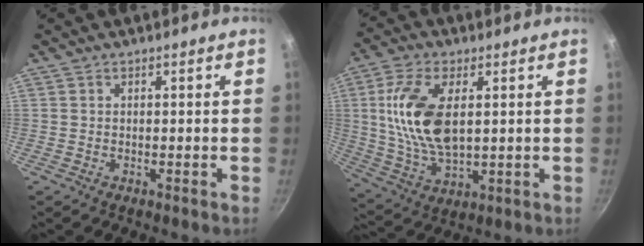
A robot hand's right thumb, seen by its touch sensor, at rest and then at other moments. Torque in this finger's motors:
{"motor_torque": [-0.25, 0.71, 1.69, 0.62, 0.21]}